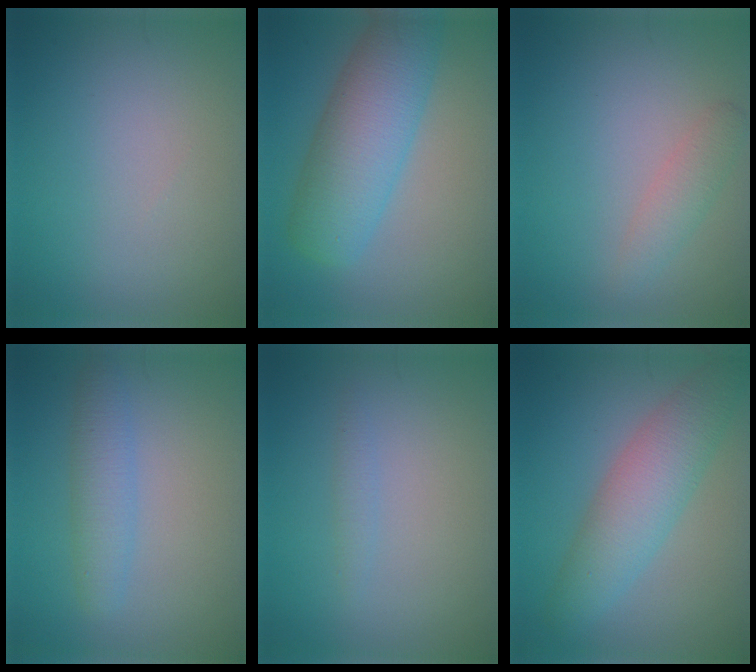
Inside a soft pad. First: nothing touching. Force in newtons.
{"total": 7.5, "press": 7.5, "slide": 0.2}
{"total": 1.9, "press": 1.9, "slide": 0.0}
{"total": 2.7, "press": 2.7, "slide": 0.2}
{"total": 0.8, "press": 0.8, "slide": 0.1}
{"total": 5.5, "press": 5.5, "slide": 0.2}